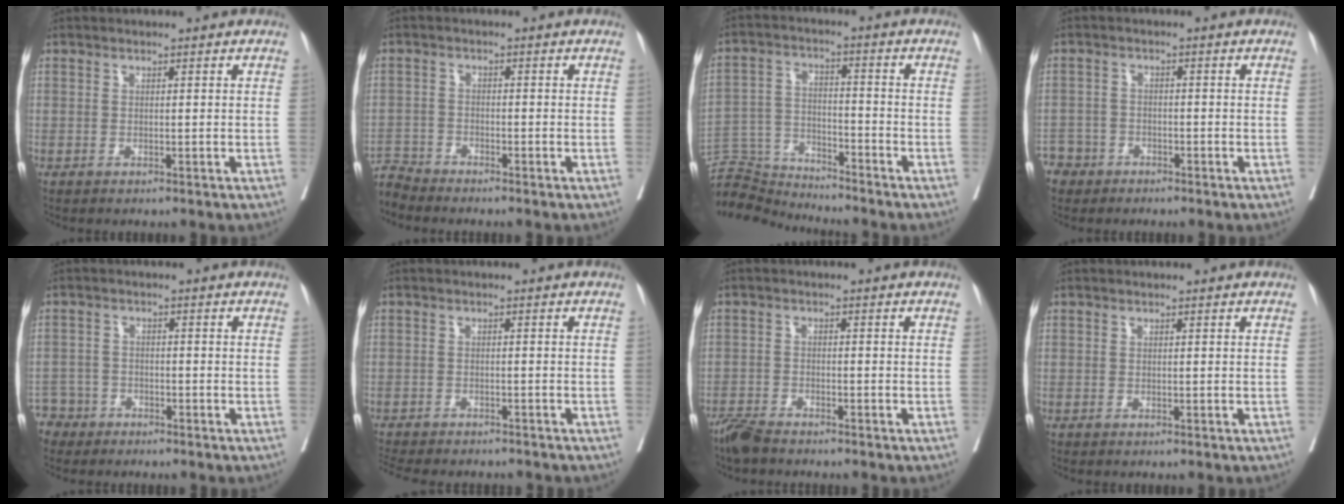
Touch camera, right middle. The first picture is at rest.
{"total": 3.4, "force": [-3.3, -0.4, -0.9], "torque": [0.023, -0.012, -0.064]}
{"total": 8.4, "force": [-8.4, -0.1, -1.0], "torque": [0.017, 0.016, -0.158]}
{"total": 4.2, "force": [-3.1, 2.9, -0.5], "torque": [0.010, 0.008, -0.062]}
{"total": 4.1, "force": [-3.2, 2.5, -0.8], "torque": [0.019, 0.006, -0.066]}
{"total": 12.0, "force": [-10.7, 3.0, 4.5], "torque": [-0.086, -0.009, -0.139]}
{"total": 3.6, "force": [-3.3, 0.6, 1.4], "torque": [-0.025, -0.010, -0.064]}
{"total": 0.0}